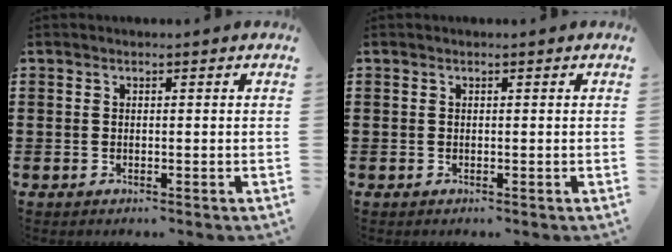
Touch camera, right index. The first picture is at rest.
{"total": 0.0}